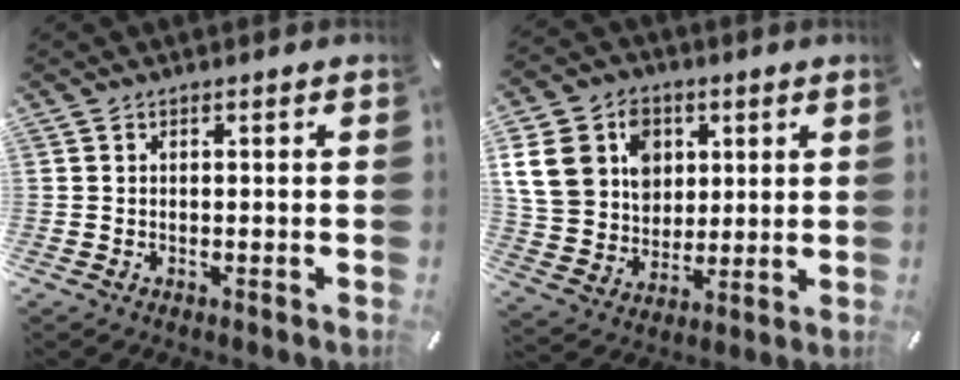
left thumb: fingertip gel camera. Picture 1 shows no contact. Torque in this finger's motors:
{"motor_torque": [1.64, 1.64, 1.48, -1.11, 0.46]}